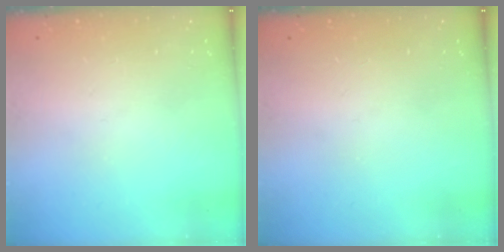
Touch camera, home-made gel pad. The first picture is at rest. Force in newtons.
{"total": 0.0}